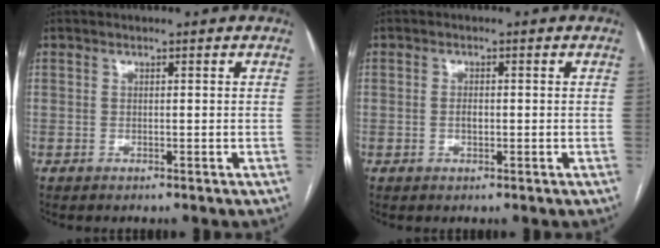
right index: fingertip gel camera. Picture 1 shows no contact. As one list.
[{"total": 1.6, "force": [-0.2, 0.8, 1.4], "torque": [-0.025, 0.002, -0.003]}]